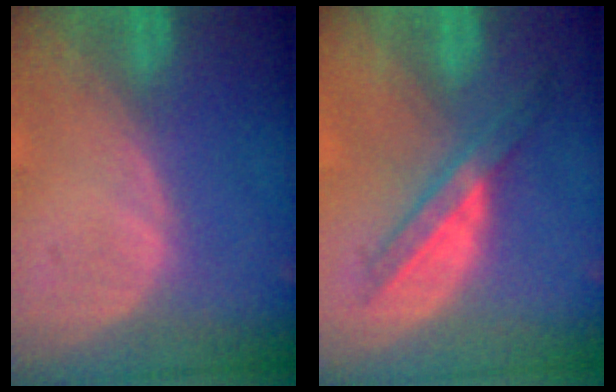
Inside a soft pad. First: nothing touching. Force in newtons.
{"total": 6.1, "press": 5.6, "slide": 2.5}